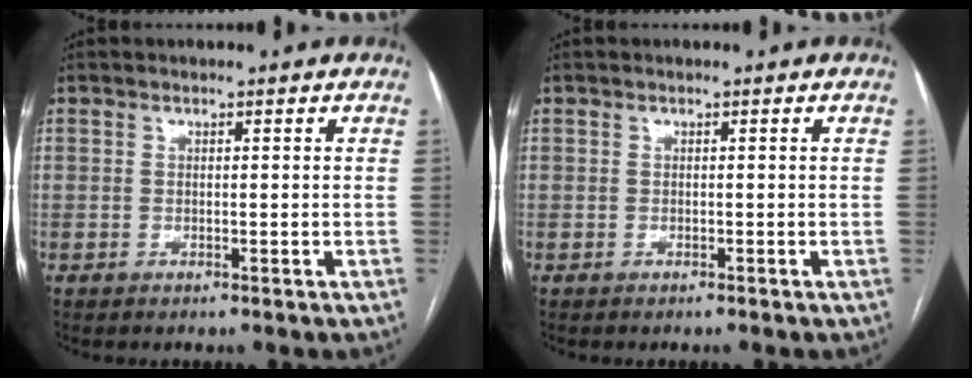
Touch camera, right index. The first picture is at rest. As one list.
[{"total": 0.0}]